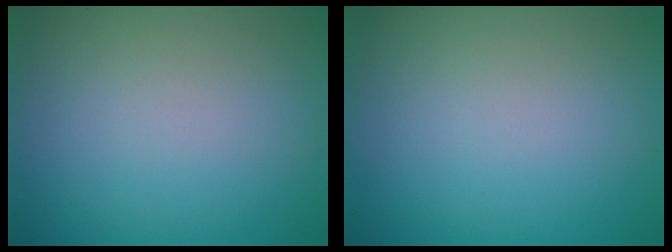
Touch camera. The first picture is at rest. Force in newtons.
{"total": 0.0}